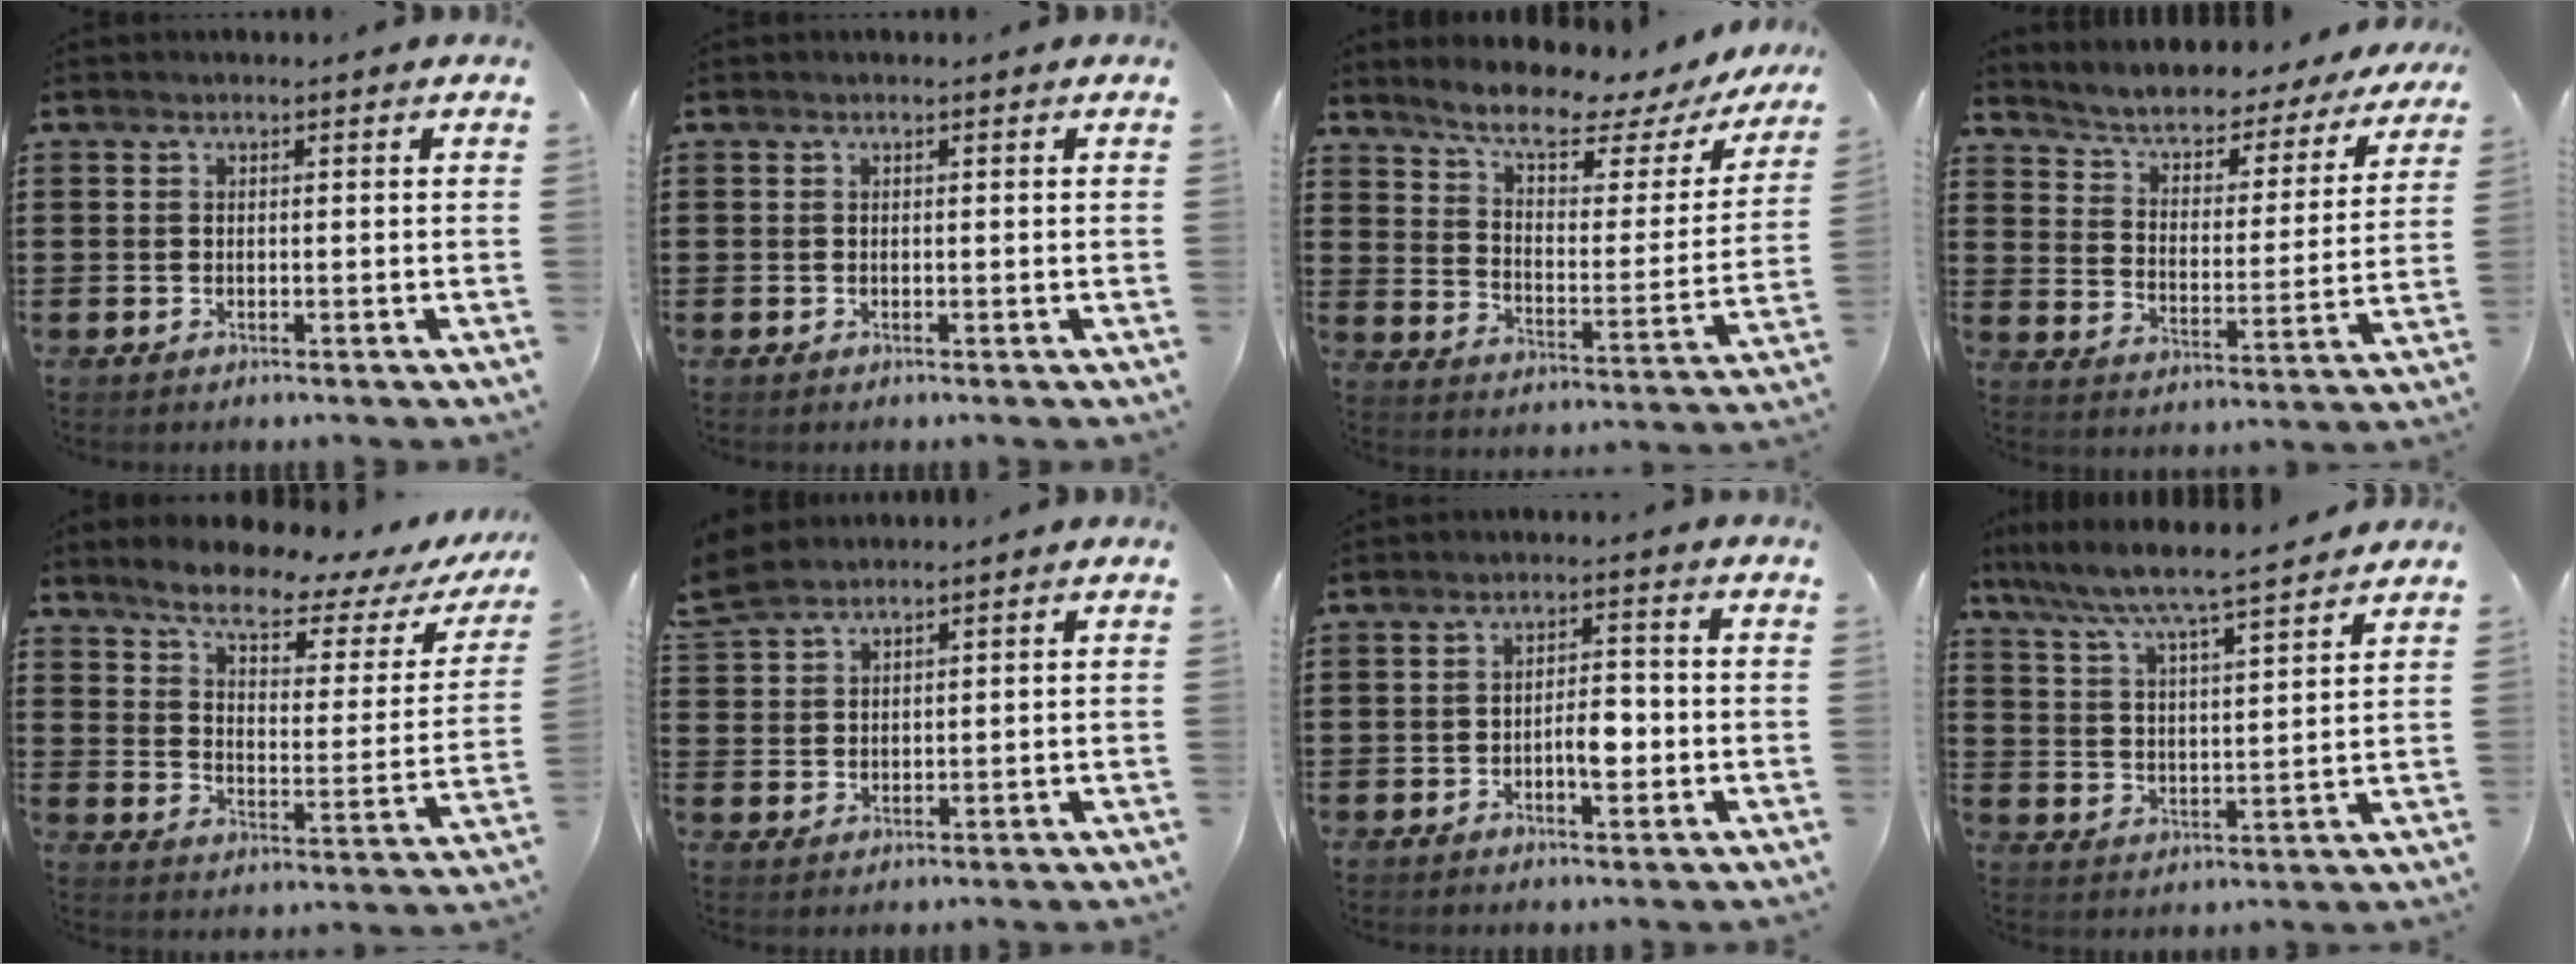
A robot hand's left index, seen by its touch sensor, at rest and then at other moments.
{"total": 0.0}
{"total": 8.2, "force": [6.7, 1.4, 4.5], "torque": [-0.101, -0.043, 0.108]}
{"total": 3.8, "force": [3.4, 1.2, 1.2], "torque": [-0.045, -0.031, 0.047]}
{"total": 8.1, "force": [6.4, 1.4, 4.7], "torque": [-0.103, -0.037, 0.101]}
{"total": 4.2, "force": [3.6, 1.4, 1.5], "torque": [-0.043, 0.000, 0.069]}
{"total": 4.1, "force": [-1.2, 1.7, 3.6], "torque": [-0.056, 0.004, -0.025]}
{"total": 5.7, "force": [5.3, -0.5, 2.0], "torque": [-0.064, -0.041, 0.084]}